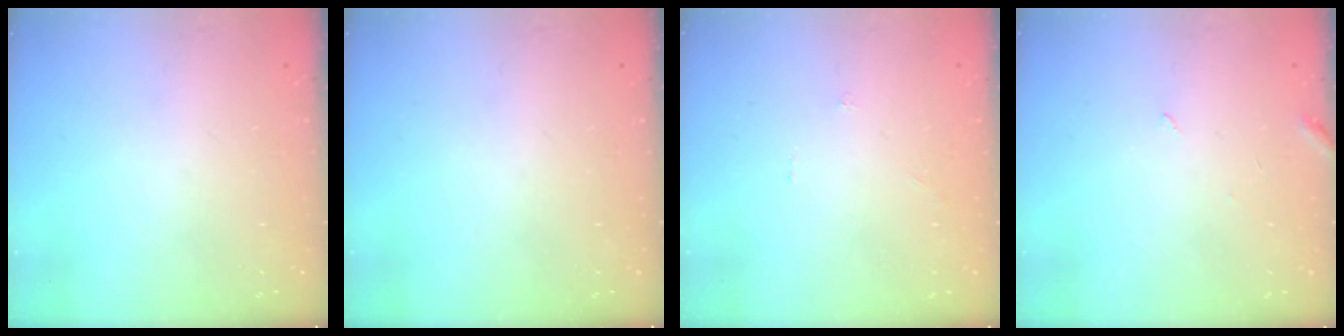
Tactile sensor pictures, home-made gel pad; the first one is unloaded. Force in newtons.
{"total": 0.0}
{"total": 0.0}
{"total": 3.0, "press": 3.0, "slide": 0.2}